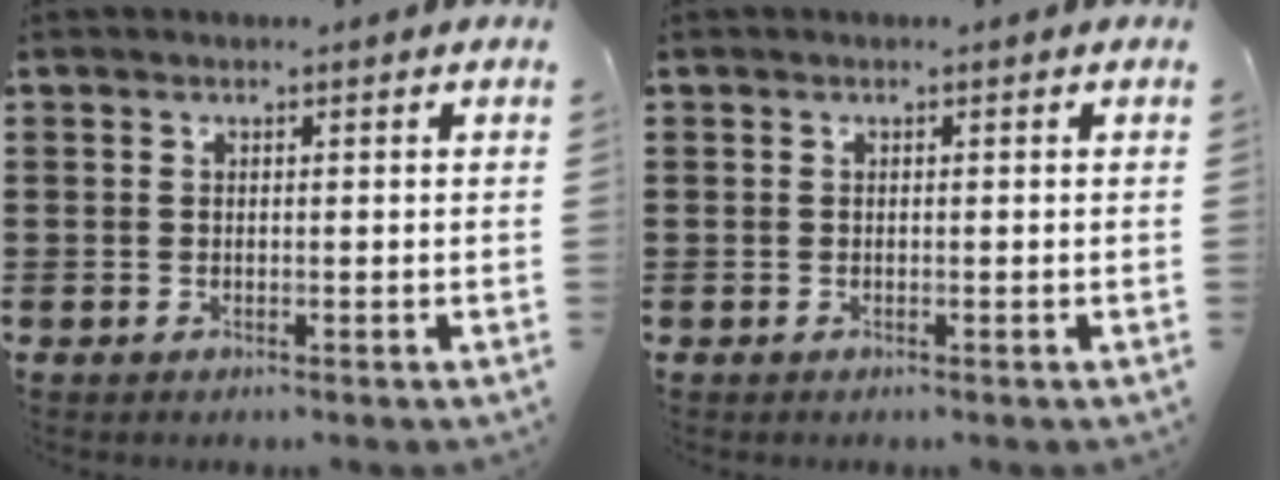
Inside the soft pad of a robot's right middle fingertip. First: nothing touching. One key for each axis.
{"total": 0.0}